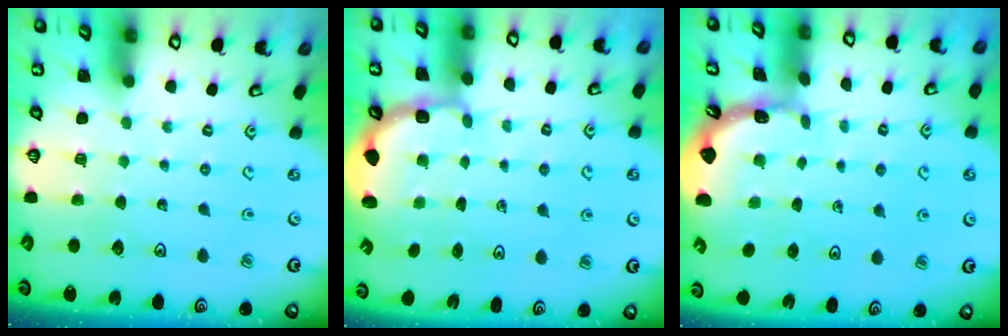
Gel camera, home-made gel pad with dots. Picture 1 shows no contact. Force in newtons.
{"total": 2.9, "press": 2.5, "slide": 1.4}
{"total": 1.7, "press": 1.7, "slide": 0.1}